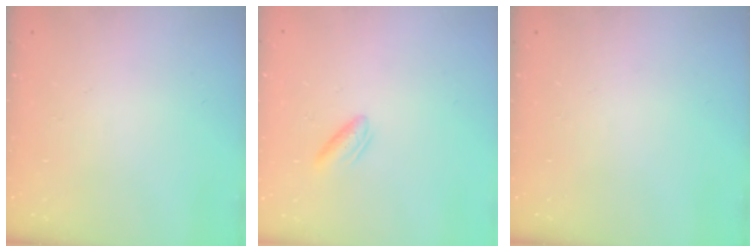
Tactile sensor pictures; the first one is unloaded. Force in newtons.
{"total": 3.0, "press": 2.8, "slide": 0.9}
{"total": 0.0}